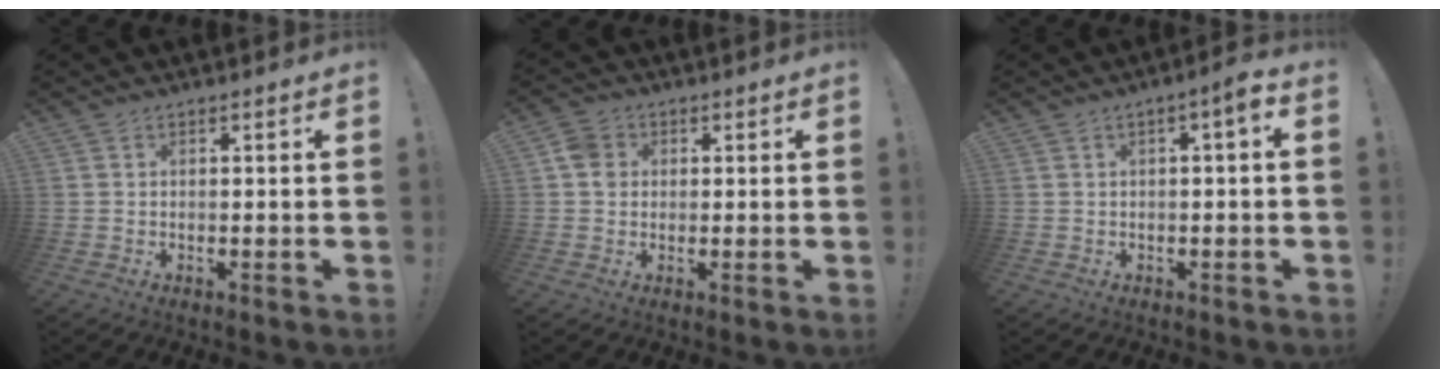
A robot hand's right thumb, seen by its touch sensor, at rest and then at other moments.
{"total": 5.3, "force": [0.8, 4.6, 2.4], "torque": [-0.028, 0.008, 0.017]}
{"total": 3.4, "force": [-0.3, 0.4, 3.4], "torque": [-0.050, 0.003, -0.011]}